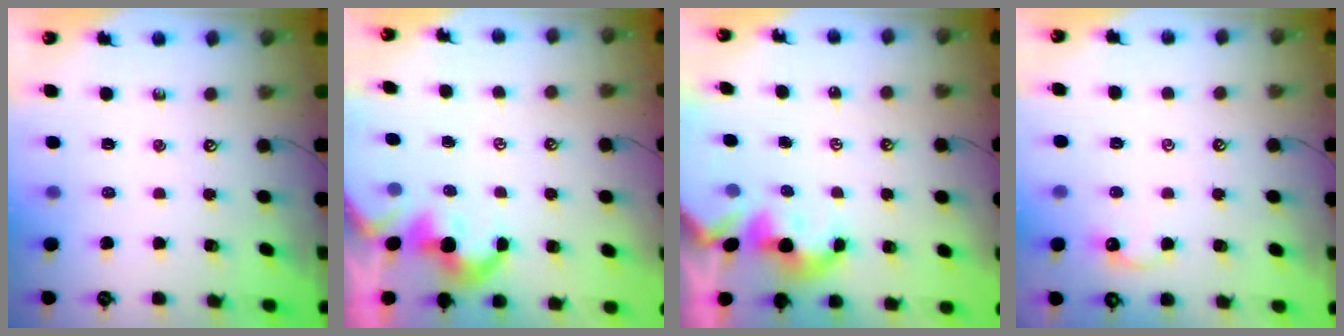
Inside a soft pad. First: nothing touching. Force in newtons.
{"total": 0.8, "press": 0.8, "slide": 0.3}
{"total": 1.7, "press": 1.7, "slide": 0.2}
{"total": 1.7, "press": 1.6, "slide": 0.4}